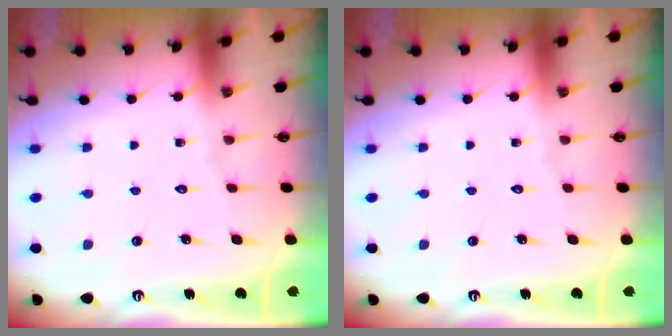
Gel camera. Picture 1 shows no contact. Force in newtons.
{"total": 0.0}